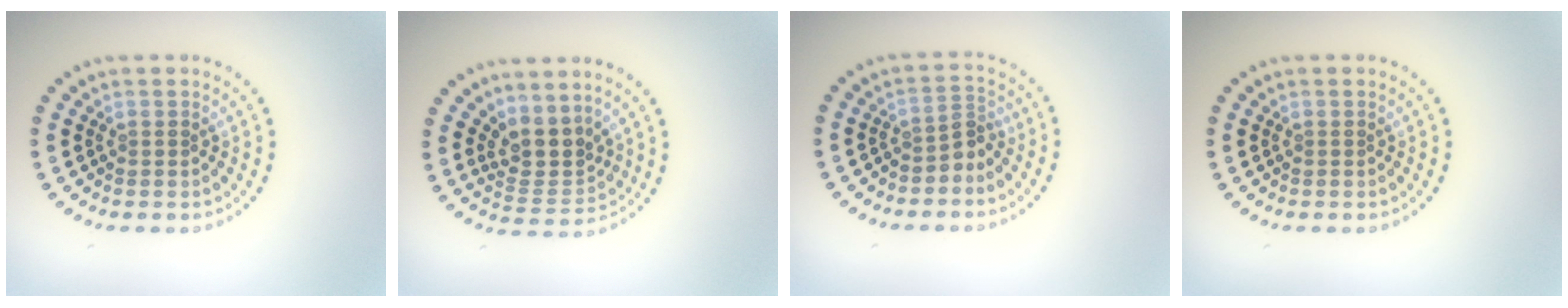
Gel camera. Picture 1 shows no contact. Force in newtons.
{"total": 3.2, "press": 2.5, "slide": 2.0}
{"total": 2.0, "press": 1.5, "slide": 1.3}
{"total": 0.0}